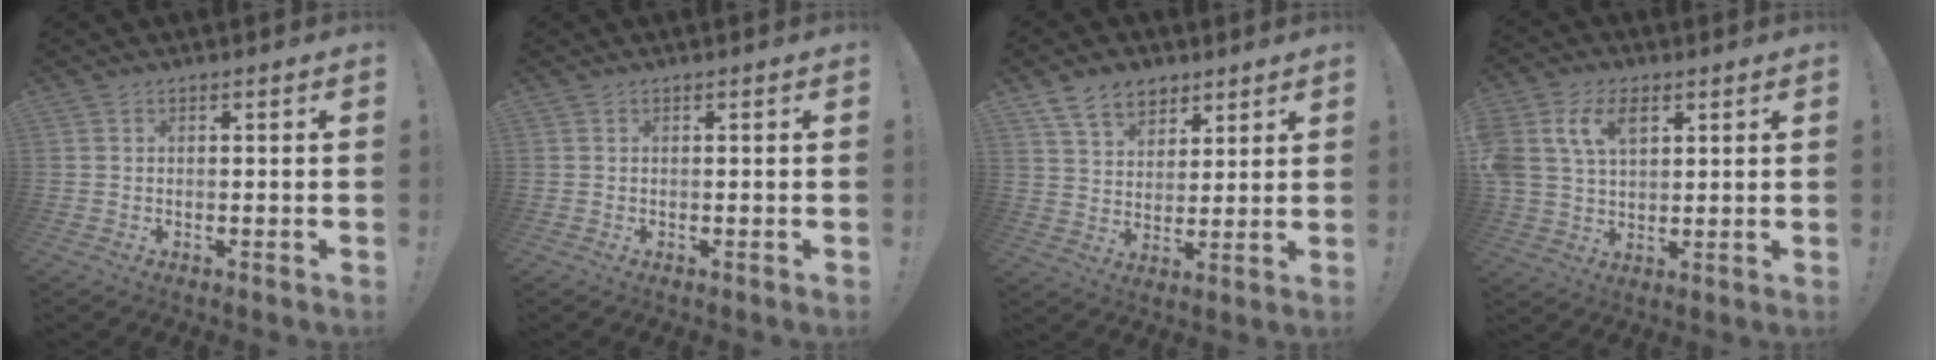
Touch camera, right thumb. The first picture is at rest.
{"total": 0.0}
{"total": 10.7, "force": [6.8, 7.1, 4.3], "torque": [-0.069, -0.033, 0.131]}
{"total": 11.5, "force": [4.8, 7.9, 6.8], "torque": [-0.154, -0.002, 0.092]}